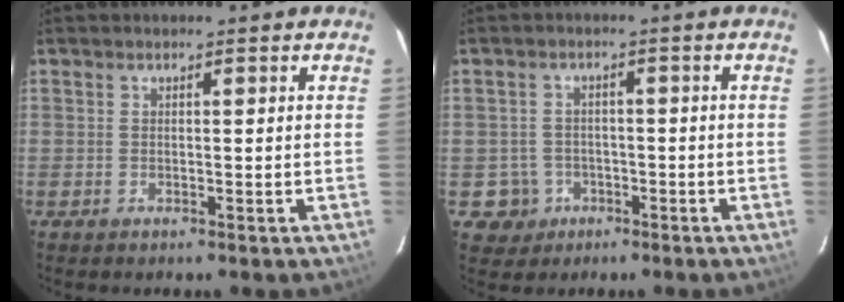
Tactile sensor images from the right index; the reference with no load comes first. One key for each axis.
{"total": 5.1, "fx": -1.8, "fy": 4.8, "fz": 0.2, "tx": -0.014, "ty": 0.022, "tz": -0.022}